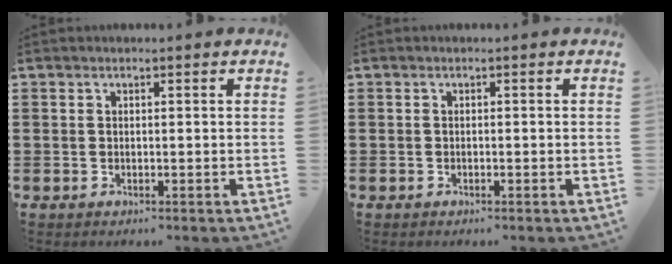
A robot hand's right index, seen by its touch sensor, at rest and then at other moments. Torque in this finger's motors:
{"motor_torque": [0.13, 0.10, 0.00, 0.00]}